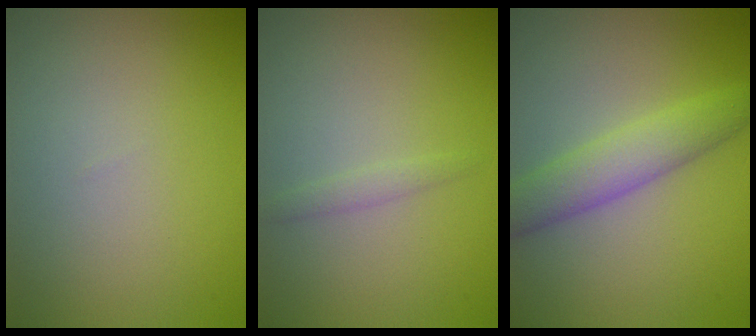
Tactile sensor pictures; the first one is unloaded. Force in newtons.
{"total": 0.9, "press": 0.9, "slide": 0.0}
{"total": 3.9, "press": 3.9, "slide": 0.0}